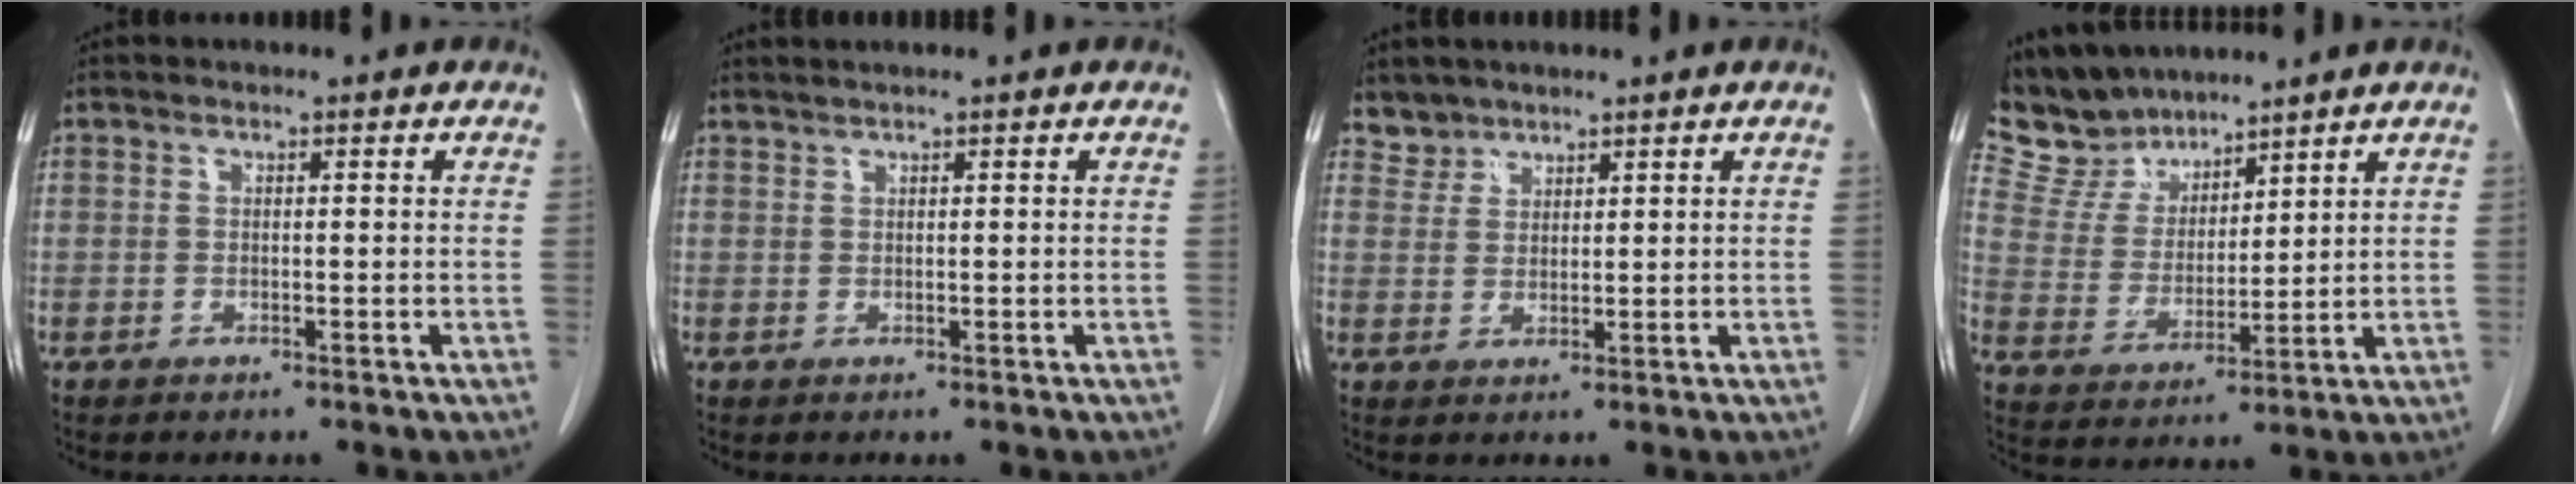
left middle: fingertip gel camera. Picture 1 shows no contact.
{"total": 1.1, "force": [1.0, -0.3, 0.3], "torque": [-0.008, 0.005, 0.024]}
{"total": 2.5, "force": [2.2, 1.1, -0.6], "torque": [0.018, 0.007, 0.040]}
{"total": 8.4, "force": [7.8, 3.1, 0.6], "torque": [-0.029, 0.018, 0.167]}